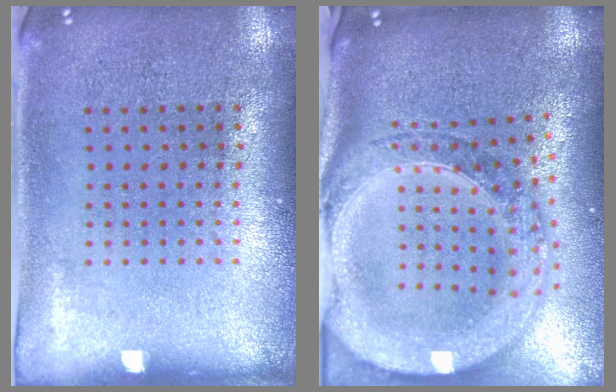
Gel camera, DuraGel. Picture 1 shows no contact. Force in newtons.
{"total": 3.9, "press": 3.0, "slide": 2.5}